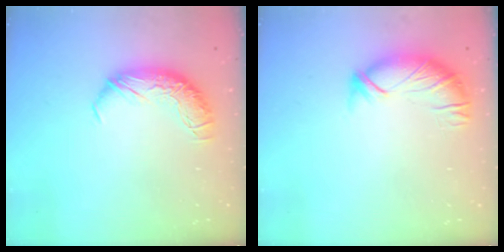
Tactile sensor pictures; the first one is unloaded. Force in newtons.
{"total": 3.3, "press": 3.1, "slide": 1.2}